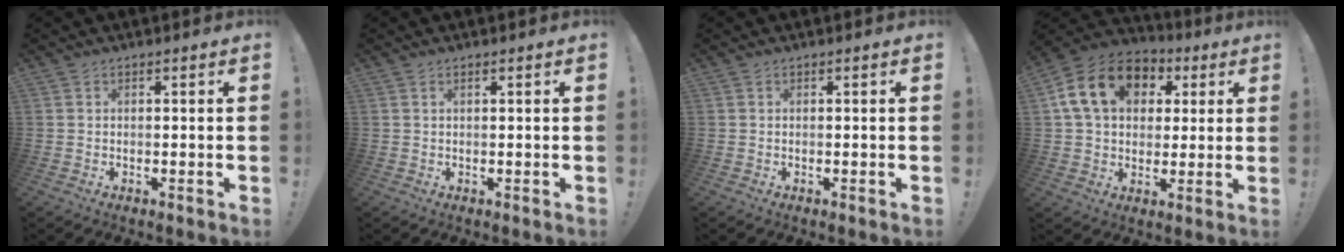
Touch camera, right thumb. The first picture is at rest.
{"total": 0.8, "force": [0.4, 0.0, 0.7], "torque": [-0.007, -0.002, 0.004]}
{"total": 0.0}
{"total": 17.1, "force": [5.3, 12.7, 10.1], "torque": [-0.158, 0.007, 0.103]}